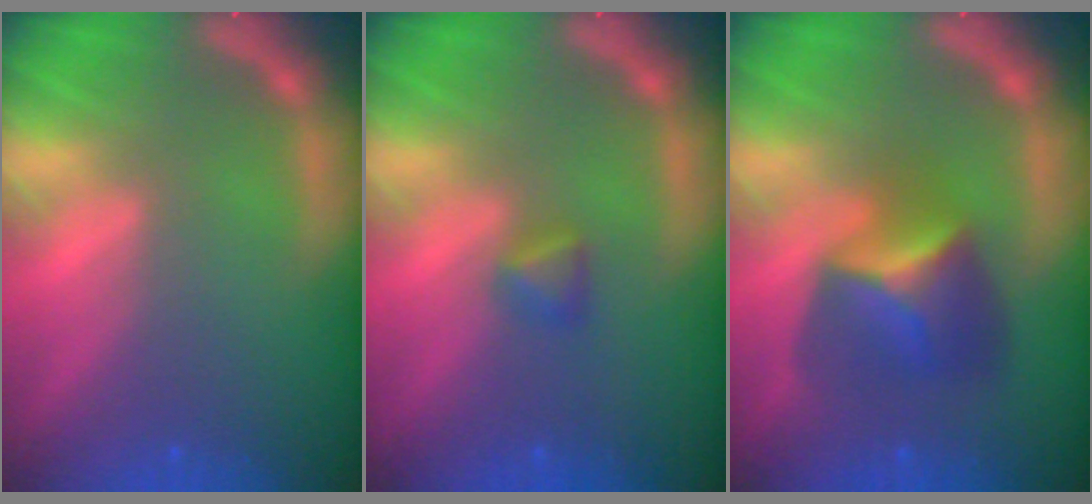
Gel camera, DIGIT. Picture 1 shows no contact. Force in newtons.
{"total": 1.4}
{"total": 5.4}